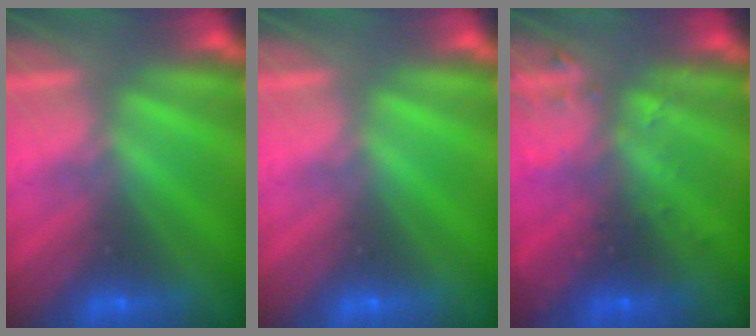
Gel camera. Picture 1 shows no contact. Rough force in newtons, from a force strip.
{"total": 0.0}
{"total": 2.9}